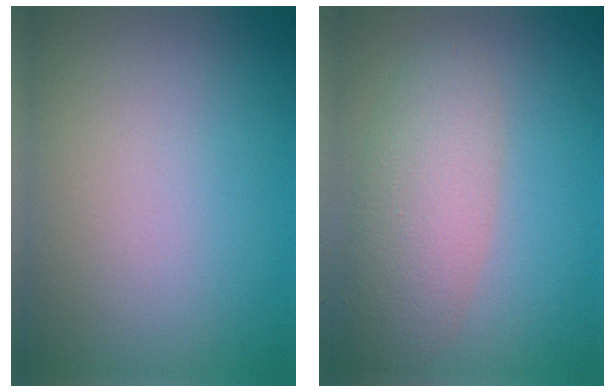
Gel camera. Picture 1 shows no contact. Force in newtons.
{"total": 4.6, "press": 4.6, "slide": 0.2}